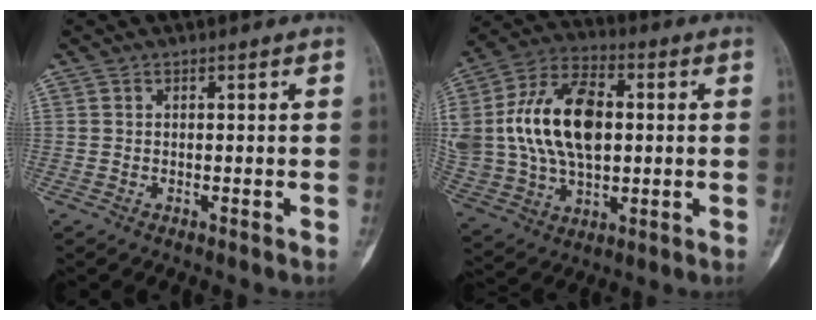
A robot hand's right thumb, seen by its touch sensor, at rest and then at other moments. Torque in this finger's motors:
{"motor_torque": [0.36, 2.59, 1.76, 0.37, 0.24]}